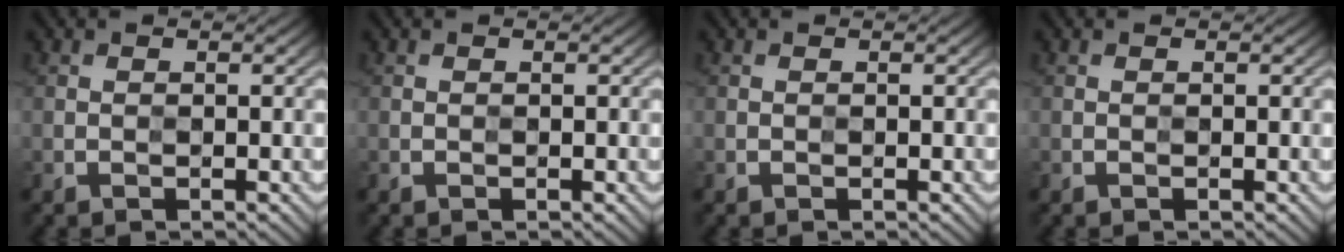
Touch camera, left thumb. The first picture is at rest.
{"total": 0.0}
{"total": 0.0}
{"total": 0.0}